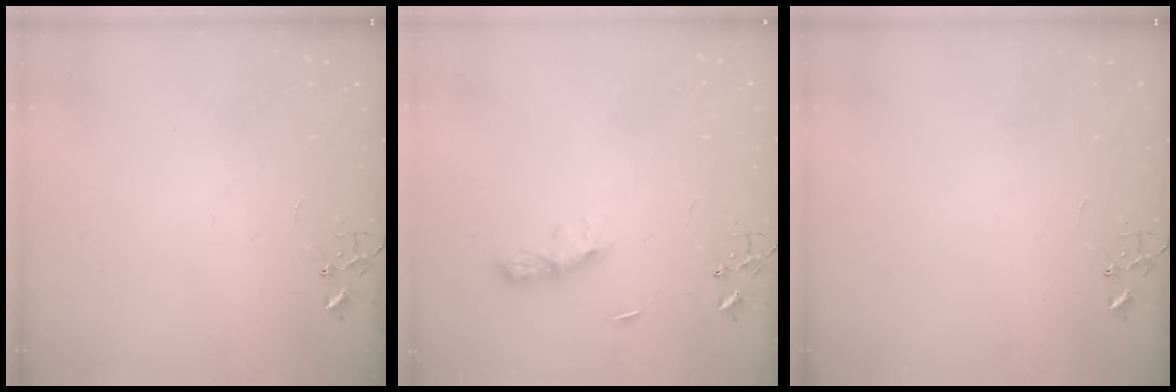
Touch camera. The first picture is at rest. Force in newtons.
{"total": 6.4, "press": 6.3, "slide": 0.7}
{"total": 0.0}